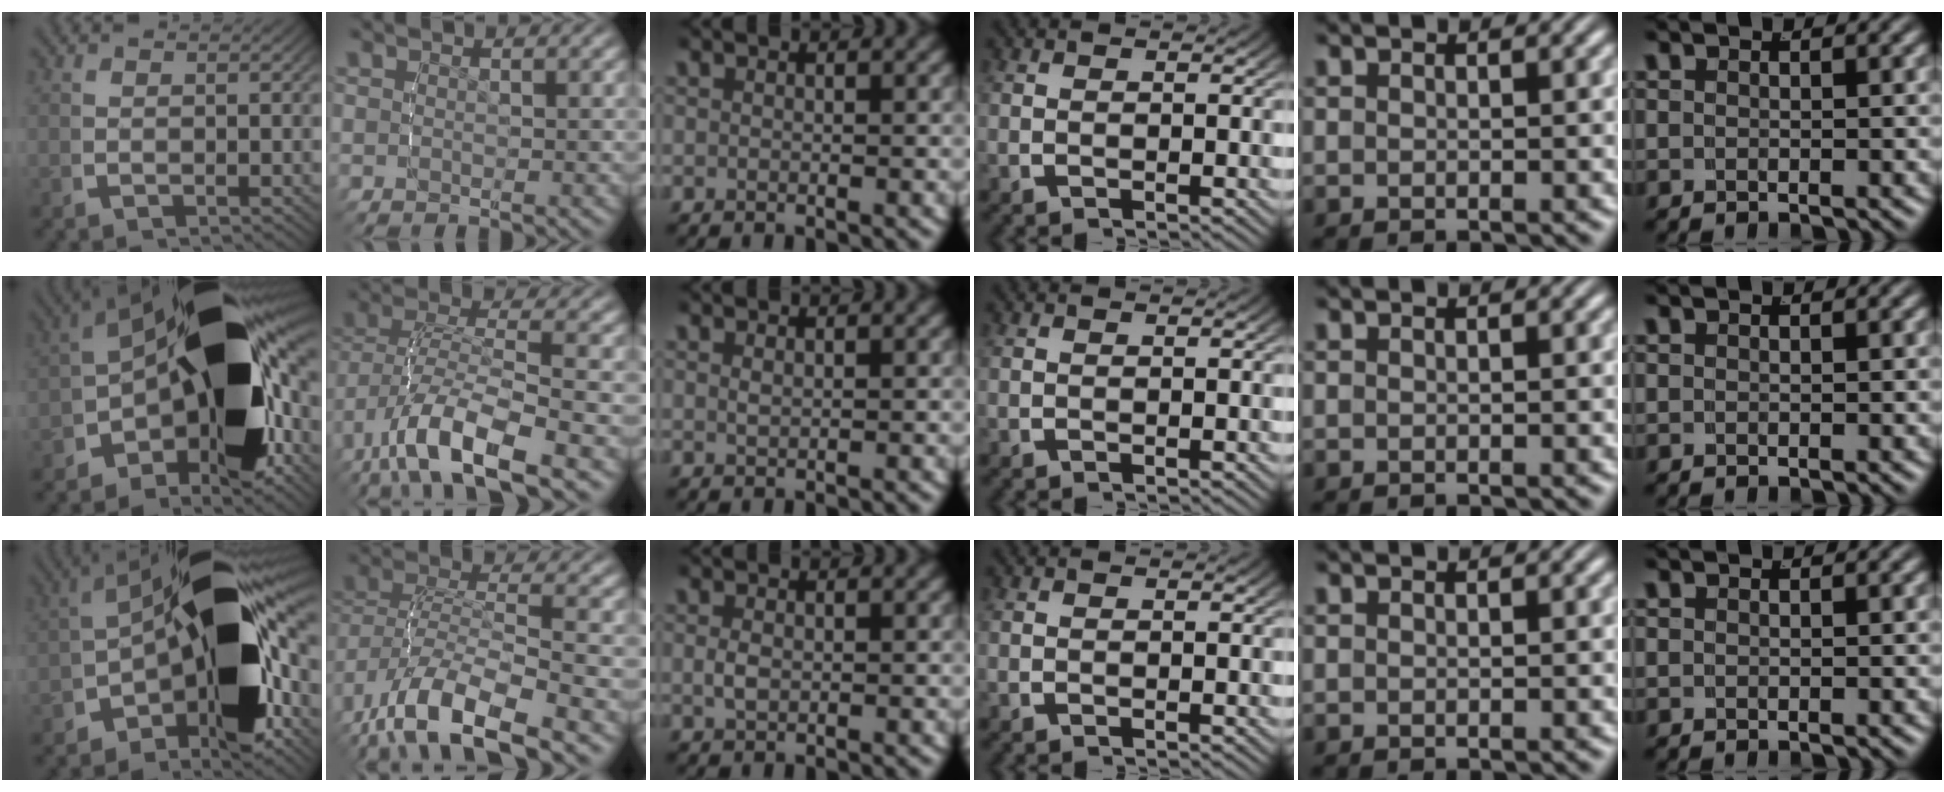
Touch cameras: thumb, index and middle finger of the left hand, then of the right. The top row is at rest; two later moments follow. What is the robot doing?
{"motion": "lift_and_place", "object": "legos"}